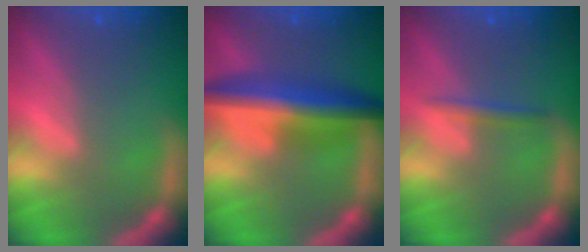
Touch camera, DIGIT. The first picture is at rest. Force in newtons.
{"total": 7.5}
{"total": 1.4}